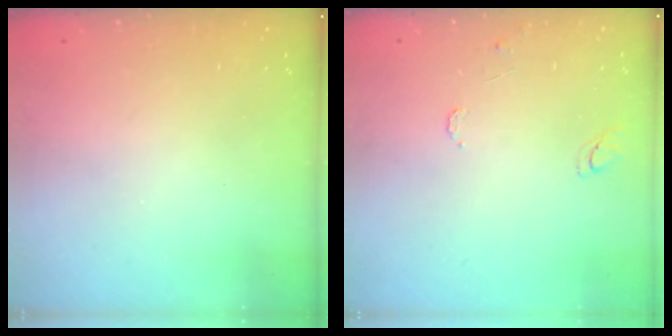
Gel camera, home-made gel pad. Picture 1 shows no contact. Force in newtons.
{"total": 7.6, "press": 7.5, "slide": 0.6}